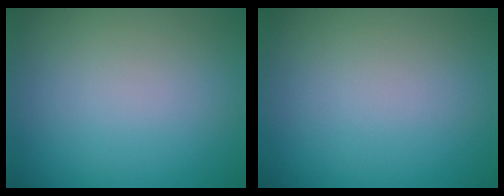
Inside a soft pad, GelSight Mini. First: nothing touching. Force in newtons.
{"total": 0.0}